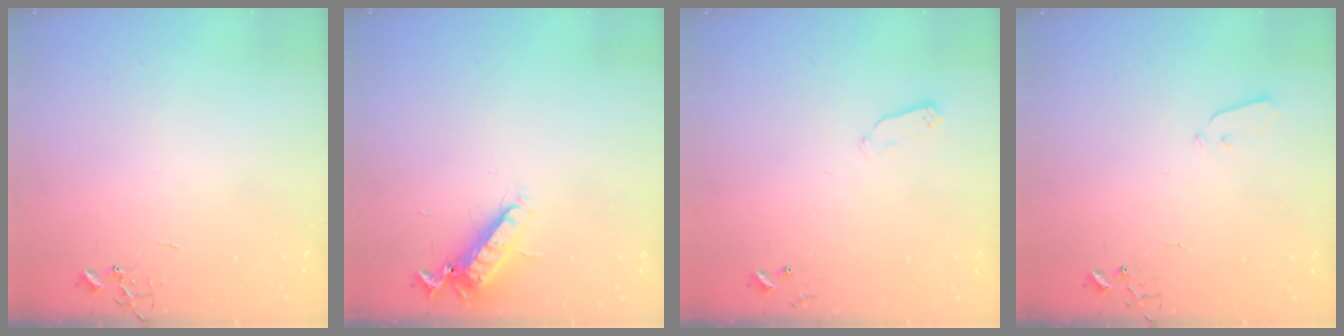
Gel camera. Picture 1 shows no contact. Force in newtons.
{"total": 13.5, "press": 13.3, "slide": 1.9}
{"total": 2.9, "press": 2.9, "slide": 0.4}
{"total": 3.7, "press": 3.7, "slide": 0.1}